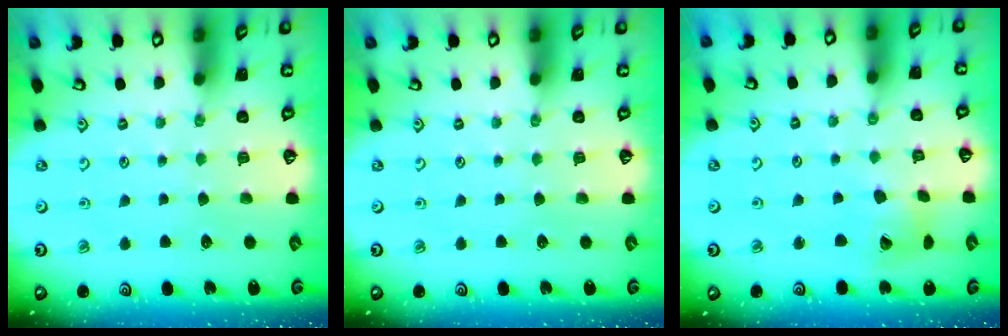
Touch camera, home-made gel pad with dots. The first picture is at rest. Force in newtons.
{"total": 0.0}
{"total": 9.8, "press": 9.7, "slide": 1.1}